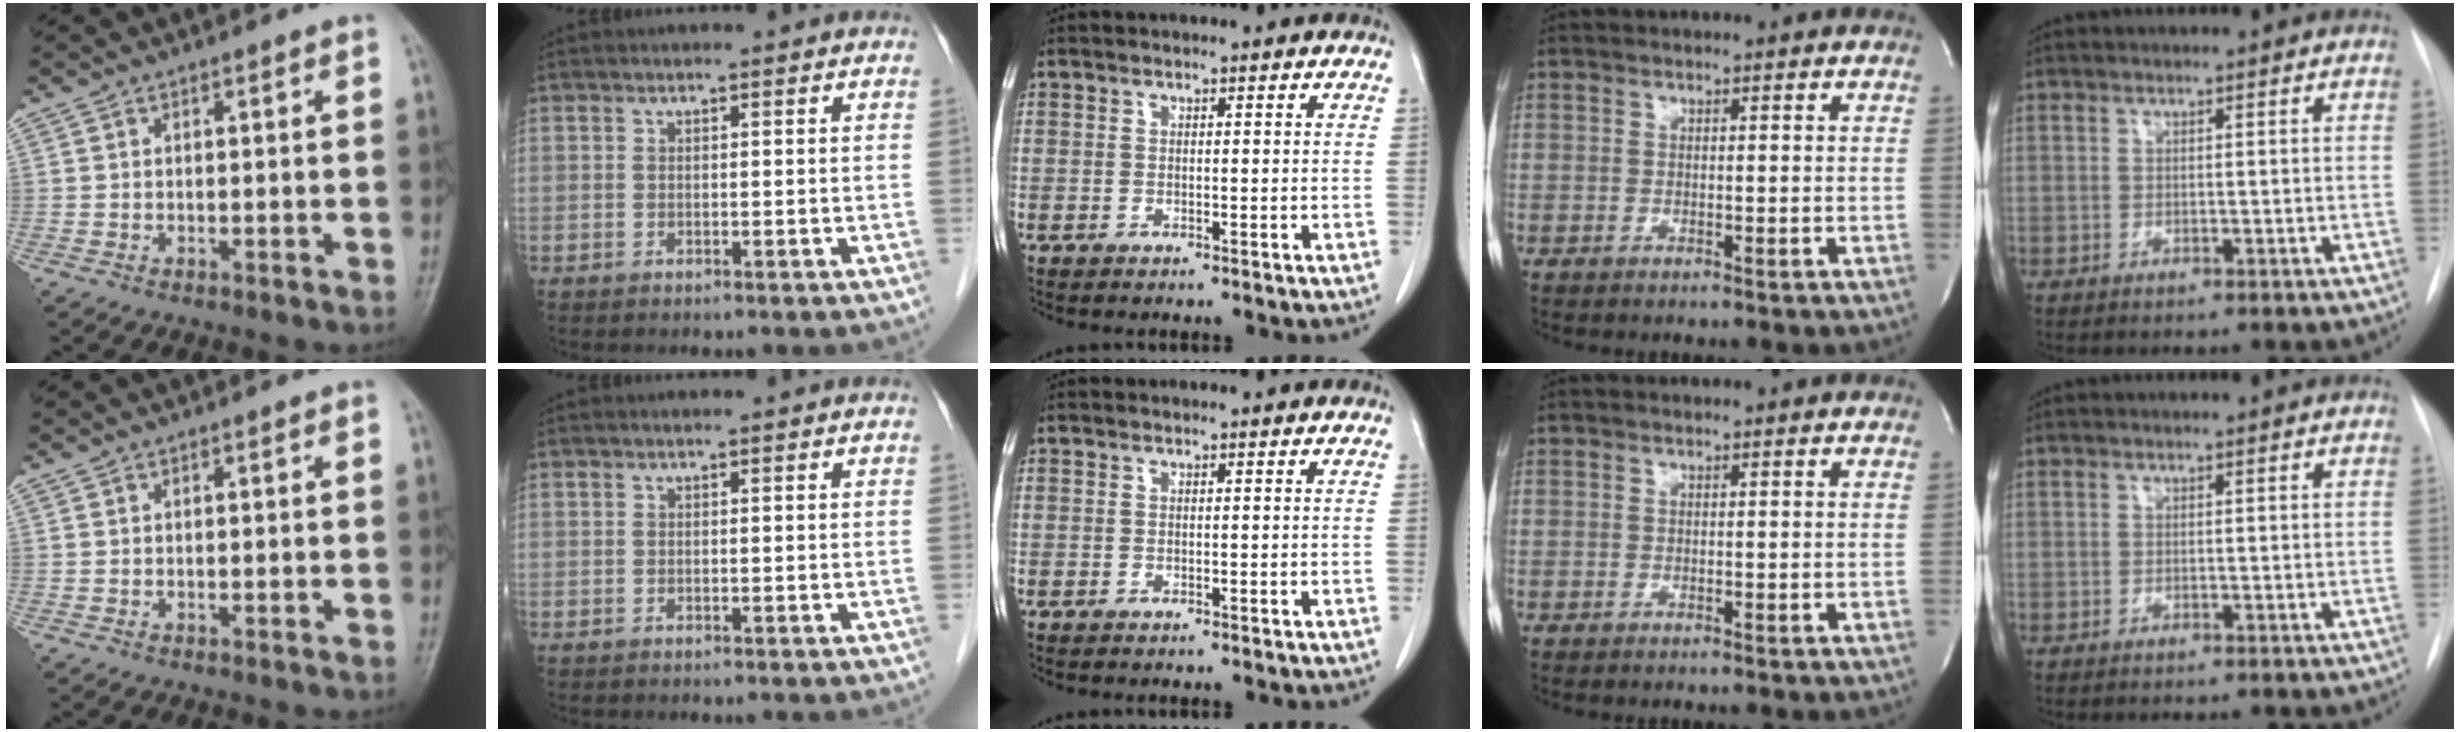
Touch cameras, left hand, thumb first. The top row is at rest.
{}